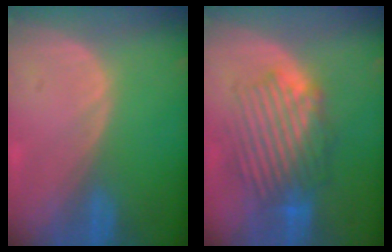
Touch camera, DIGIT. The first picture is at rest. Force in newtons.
{"total": 8.7, "press": 8.4, "slide": 2.1}